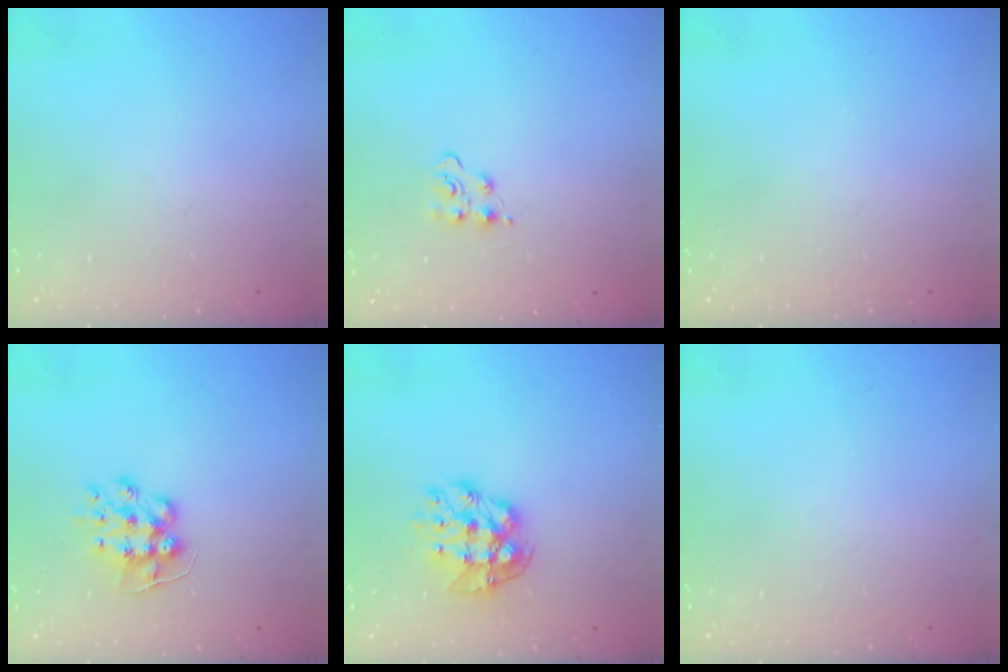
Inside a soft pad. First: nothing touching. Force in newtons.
{"total": 5.8, "press": 5.8, "slide": 0.6}
{"total": 0.0}
{"total": 10.4, "press": 10.4, "slide": 0.8}
{"total": 11.3, "press": 11.3, "slide": 1.0}
{"total": 0.0}